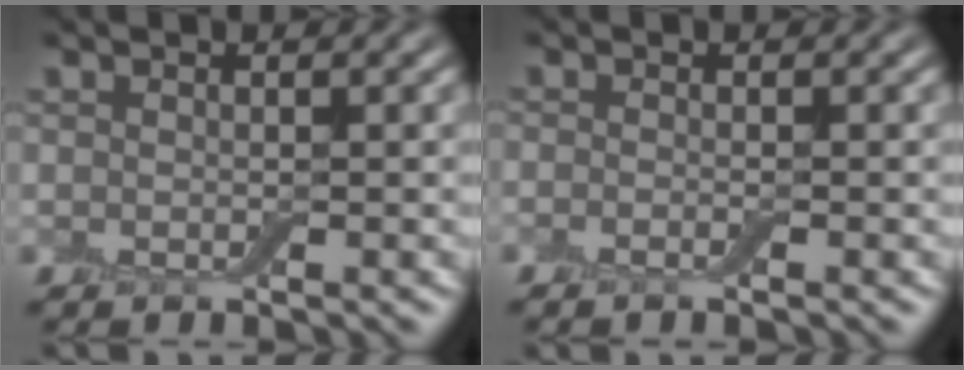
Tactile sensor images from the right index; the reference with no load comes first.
{"total": 0.7, "force": [-0.4, 0.2, 0.5], "torque": [-0.013, -0.003, -0.010]}